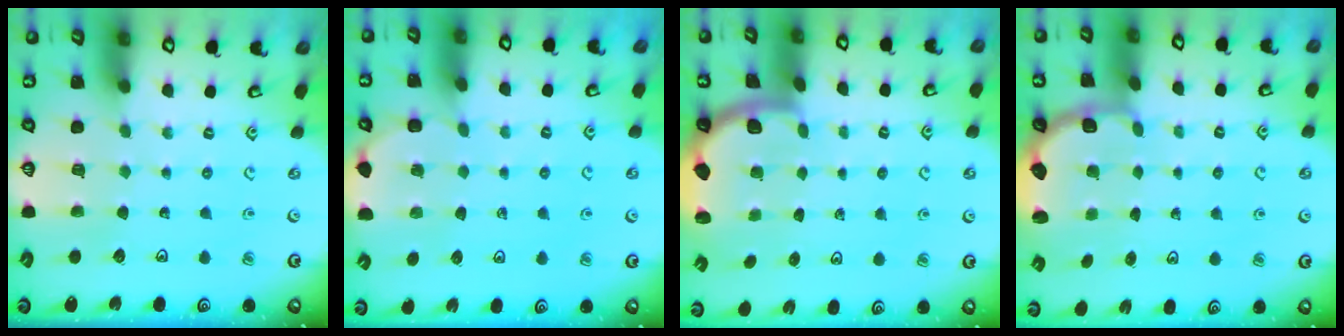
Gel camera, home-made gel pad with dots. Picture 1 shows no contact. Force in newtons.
{"total": 3.0, "press": 2.9, "slide": 0.9}
{"total": 1.8, "press": 1.7, "slide": 0.3}
{"total": 2.9, "press": 2.4, "slide": 1.6}